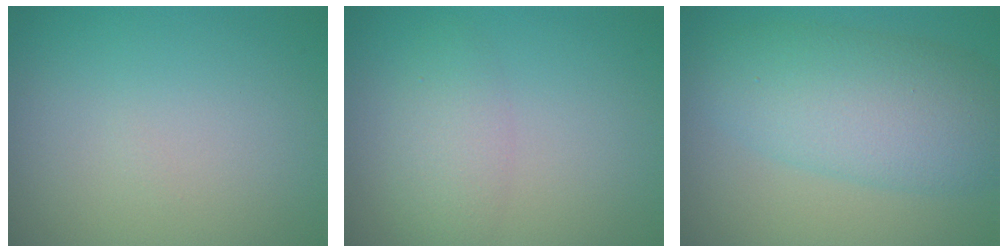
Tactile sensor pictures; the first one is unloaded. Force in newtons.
{"total": 2.7, "press": 2.7, "slide": 0.1}
{"total": 7.5, "press": 7.5, "slide": 0.0}